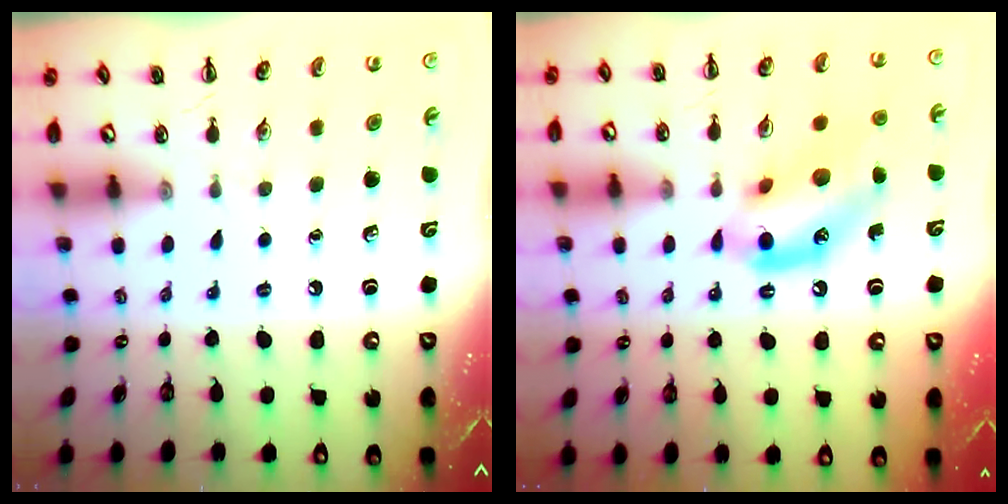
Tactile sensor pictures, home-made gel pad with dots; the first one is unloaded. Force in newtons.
{"total": 13.9, "press": 13.7, "slide": 2.2}